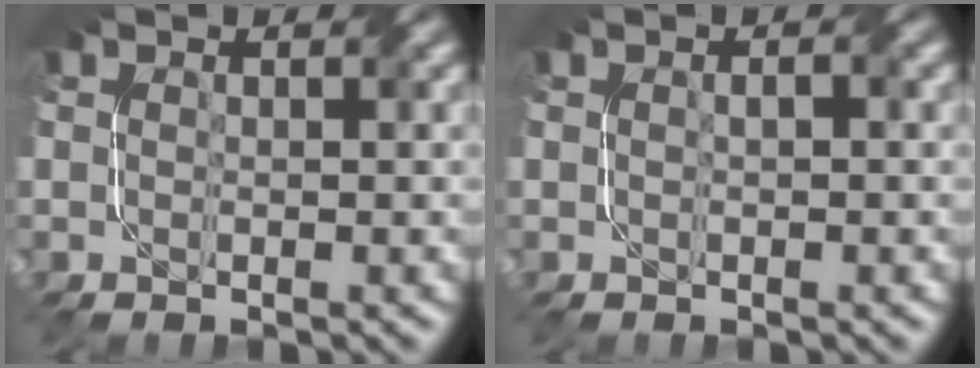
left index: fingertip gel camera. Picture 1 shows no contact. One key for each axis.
{"total": 0.7, "fx": 0.2, "fy": 0.1, "fz": 0.6, "tx": -0.013, "ty": -0.001, "tz": -0.002}